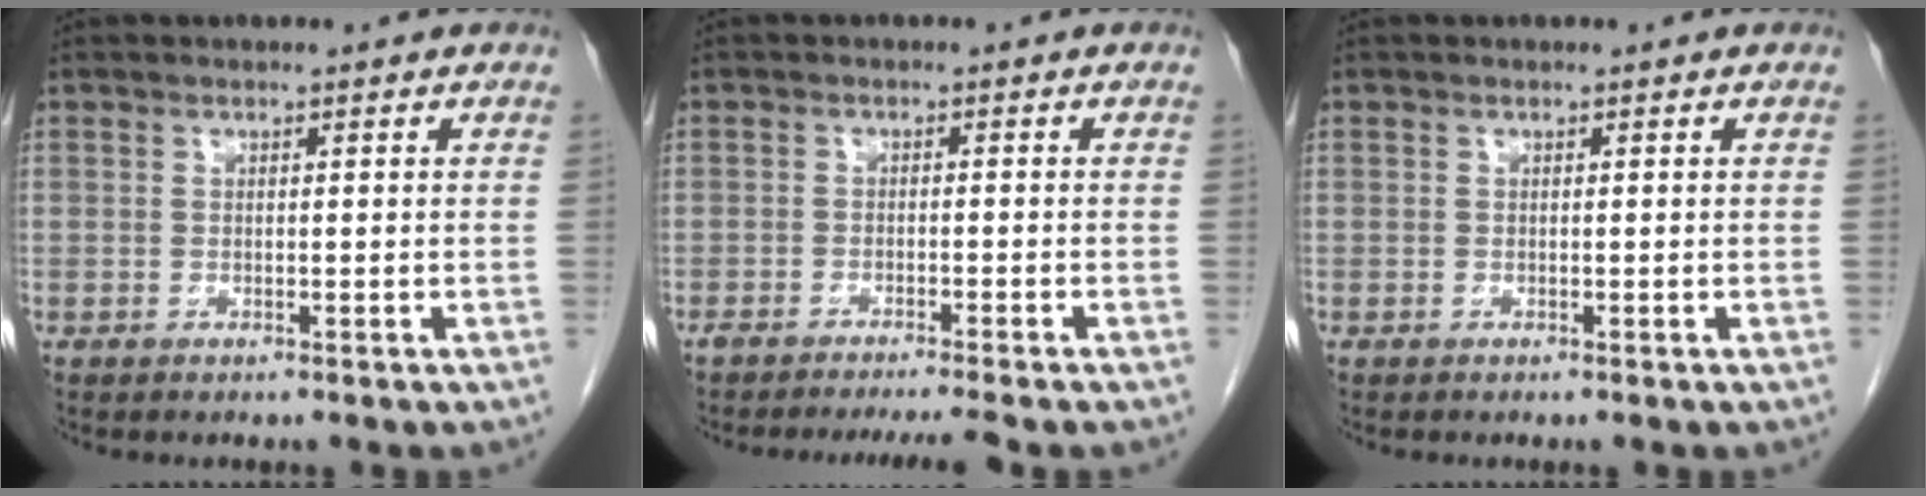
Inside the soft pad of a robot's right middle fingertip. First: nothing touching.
{"total": 5.0, "force": [-4.3, -0.4, 2.4], "torque": [-0.027, -0.007, -0.067]}
{"total": 0.0}